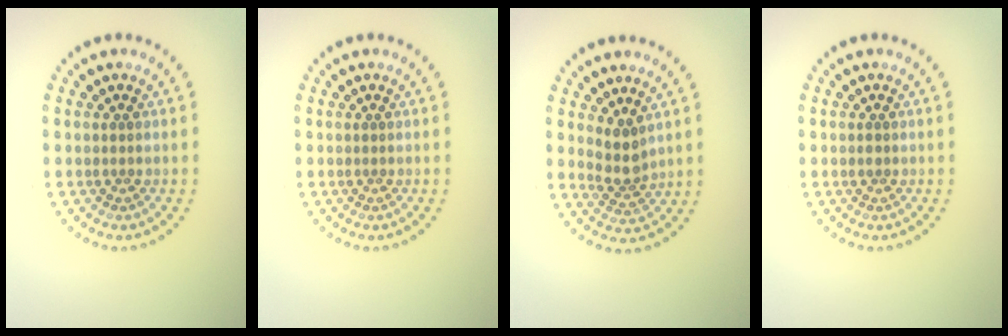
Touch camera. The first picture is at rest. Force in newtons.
{"total": 0.0}
{"total": 2.3, "press": 1.8, "slide": 1.4}
{"total": 0.6, "press": 0.6, "slide": 0.1}